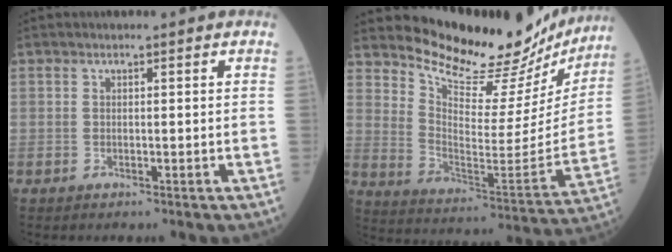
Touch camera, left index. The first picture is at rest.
{"total": 22.5, "force": [21.1, 5.3, 5.6], "torque": [-0.086, -0.085, 0.279]}